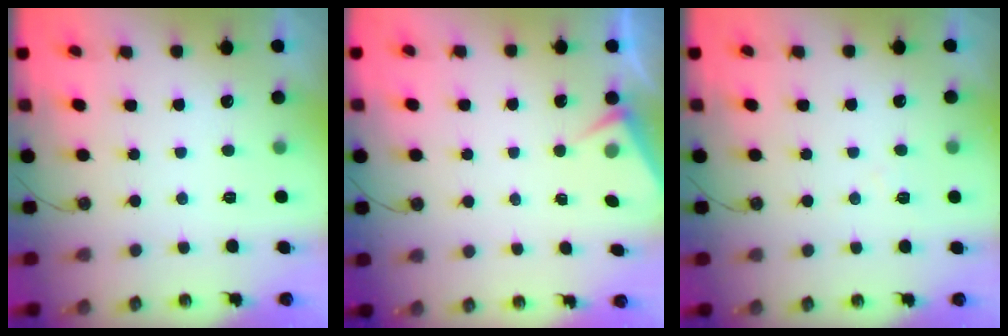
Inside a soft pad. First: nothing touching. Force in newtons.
{"total": 3.4, "press": 3.3, "slide": 0.6}
{"total": 3.6, "press": 3.5, "slide": 0.6}